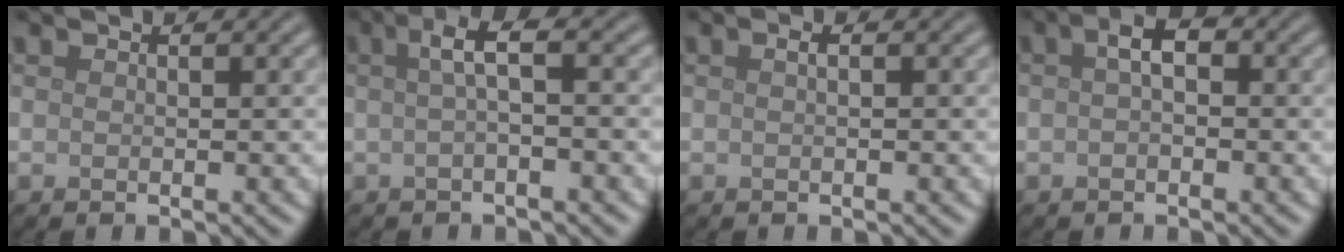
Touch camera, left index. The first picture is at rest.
{"total": 2.9, "force": [0.4, 0.6, 2.8], "torque": [-0.049, 0.011, 0.002]}
{"total": 0.8, "force": [0.2, 0.2, 0.7], "torque": [-0.015, 0.005, 0.004]}
{"total": 2.4, "force": [0.3, 1.2, 2.1], "torque": [-0.036, 0.008, -0.002]}